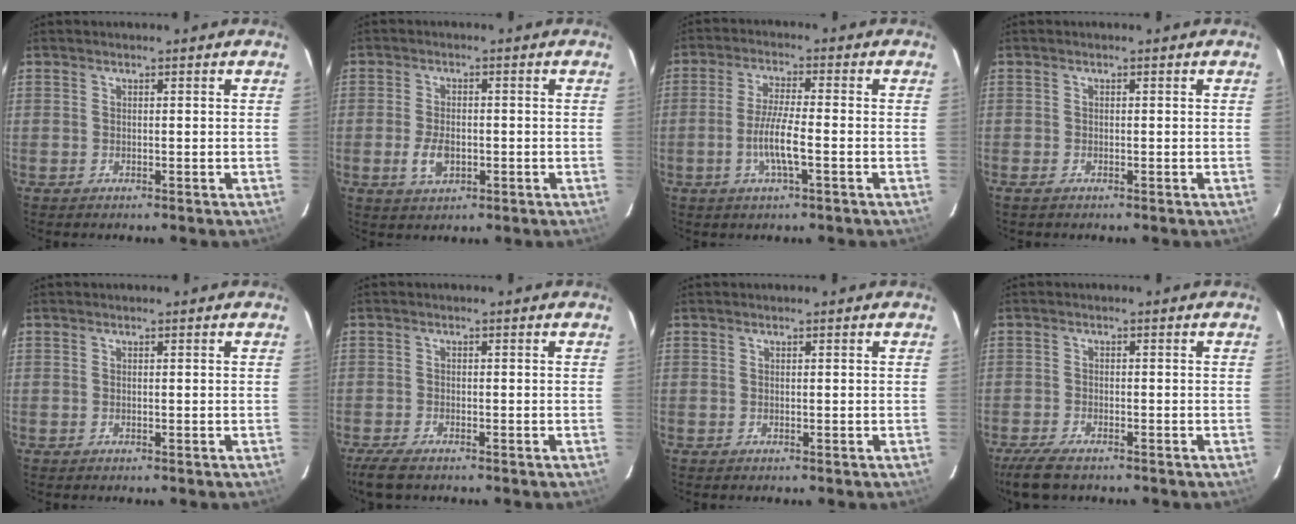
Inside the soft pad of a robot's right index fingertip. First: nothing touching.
{"total": 5.0, "force": [-1.5, 2.9, 3.8], "torque": [-0.082, -0.003, -0.023]}
{"total": 6.6, "force": [-2.1, 0.5, 6.3], "torque": [-0.124, -0.002, -0.041]}
{"total": 1.0, "force": [-0.8, 0.5, 0.5], "torque": [-0.010, -0.004, -0.016]}
{"total": 0.0}
{"total": 4.6, "force": [-3.6, 1.2, 2.5], "torque": [-0.066, -0.015, -0.071]}
{"total": 0.0}
{"total": 6.1, "force": [-4.9, 1.7, 3.3], "torque": [-0.090, -0.019, -0.092]}